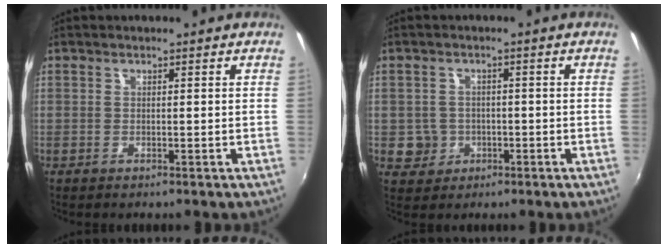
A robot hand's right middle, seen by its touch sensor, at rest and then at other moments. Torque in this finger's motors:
{"motor_torque": [0.03, -0.15, -0.06, -0.01]}